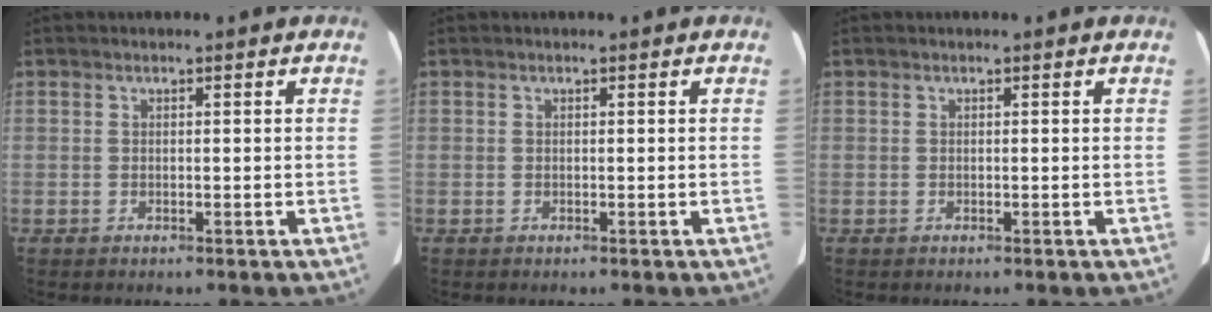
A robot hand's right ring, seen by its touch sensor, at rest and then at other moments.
{"total": 0.0}
{"total": 0.0}